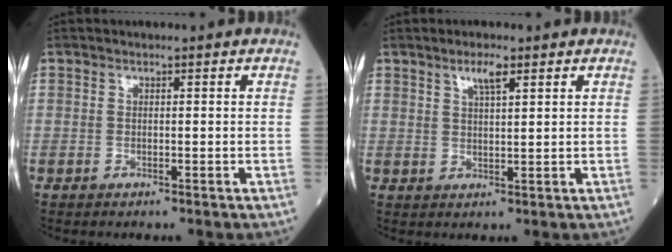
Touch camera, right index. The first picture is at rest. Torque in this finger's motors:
{"motor_torque": [0.11, 0.16, 0.04, 0.01]}